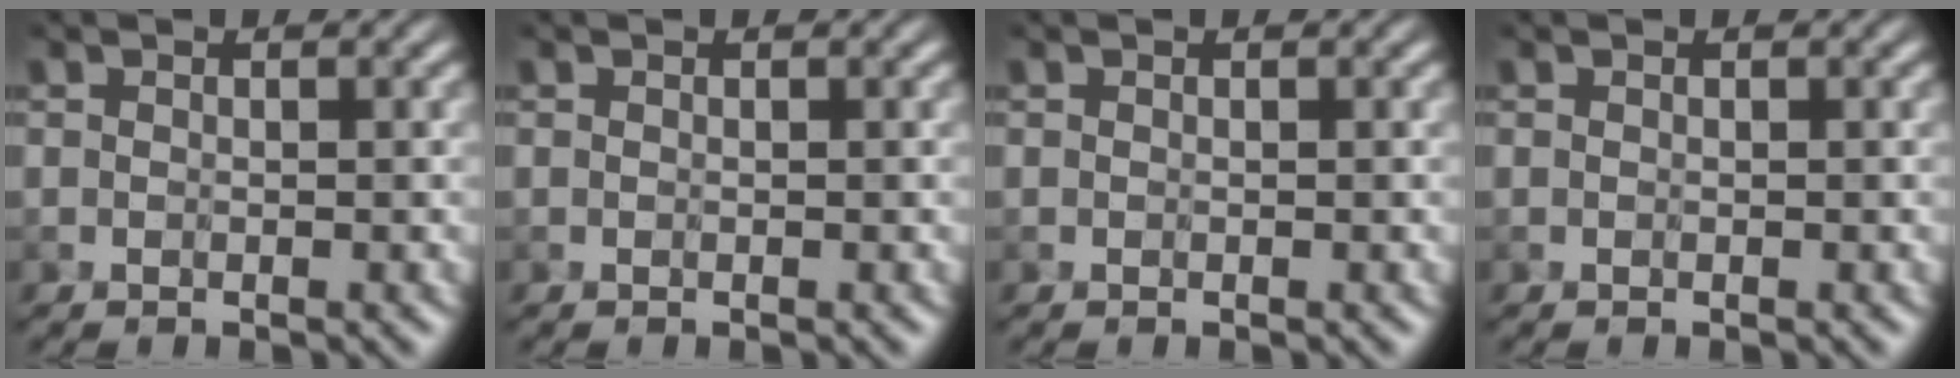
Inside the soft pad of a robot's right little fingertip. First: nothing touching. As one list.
[{"total": 0.0}, {"total": 0.0}, {"total": 0.0}]